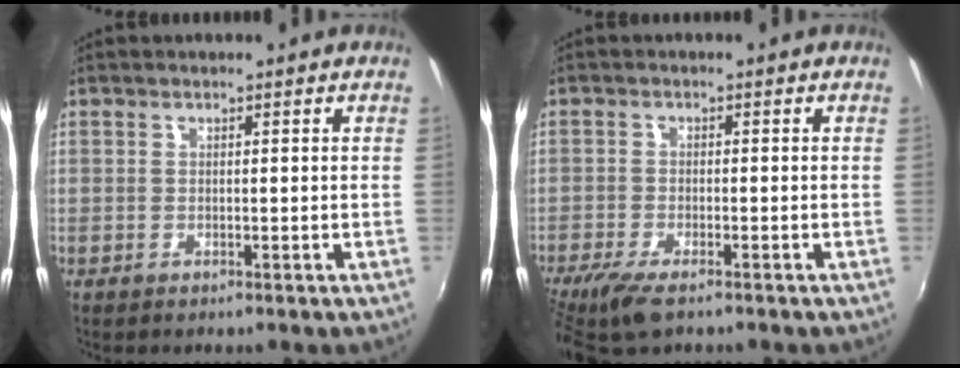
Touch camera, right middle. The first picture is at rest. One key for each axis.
{"total": 7.1, "fx": -5.2, "fy": 1.8, "fz": 4.5, "tx": -0.110, "ty": -0.027, "tz": -0.098}